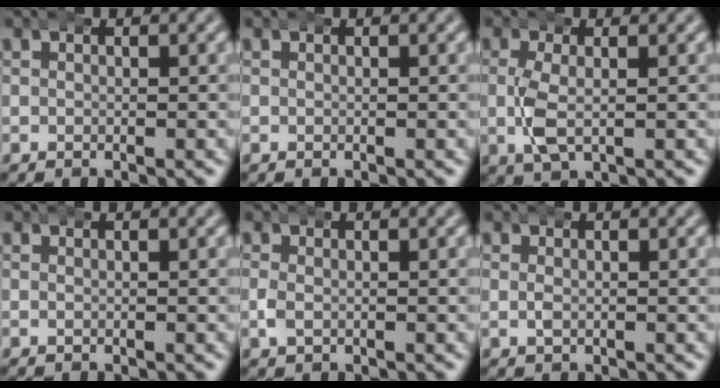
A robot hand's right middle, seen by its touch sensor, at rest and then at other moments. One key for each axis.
{"total": 0.0}
{"total": 2.8, "fx": -0.5, "fy": 1.4, "fz": 2.4, "tx": -0.053, "ty": -0.001, "tz": -0.006}
{"total": 0.0}
{"total": 0.9, "fx": -0.3, "fy": 0.7, "fz": 0.5, "tx": -0.016, "ty": 0.001, "tz": -0.007}
{"total": 0.7, "fx": 0.0, "fy": 0.5, "fz": 0.5, "tx": -0.011, "ty": 0.001, "tz": 0.001}